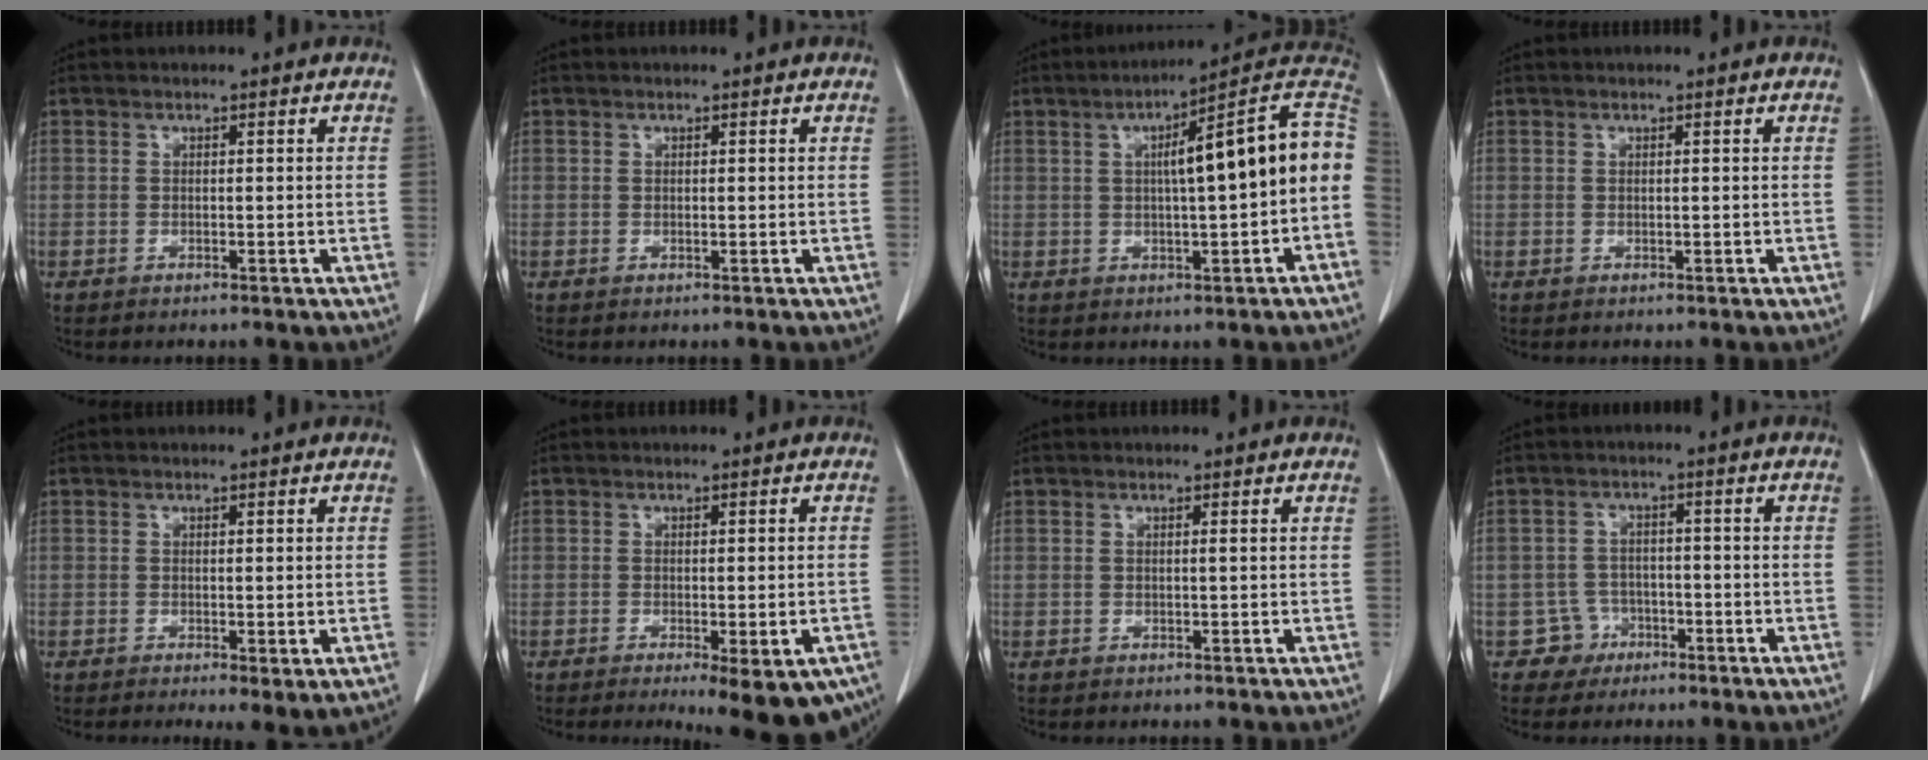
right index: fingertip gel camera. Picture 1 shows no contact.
{"total": 0.0}
{"total": 14.6, "force": [1.1, 1.1, 14.5], "torque": [-0.200, 0.038, 0.010]}
{"total": 0.0}
{"total": 3.4, "force": [-1.3, 0.8, 3.1], "torque": [-0.040, -0.011, -0.014]}
{"total": 10.7, "force": [-6.8, 2.8, 7.7], "torque": [-0.061, -0.013, -0.087]}
{"total": 0.0}
{"total": 4.0, "force": [-2.1, 3.4, -0.7], "torque": [0.019, 0.015, -0.033]}